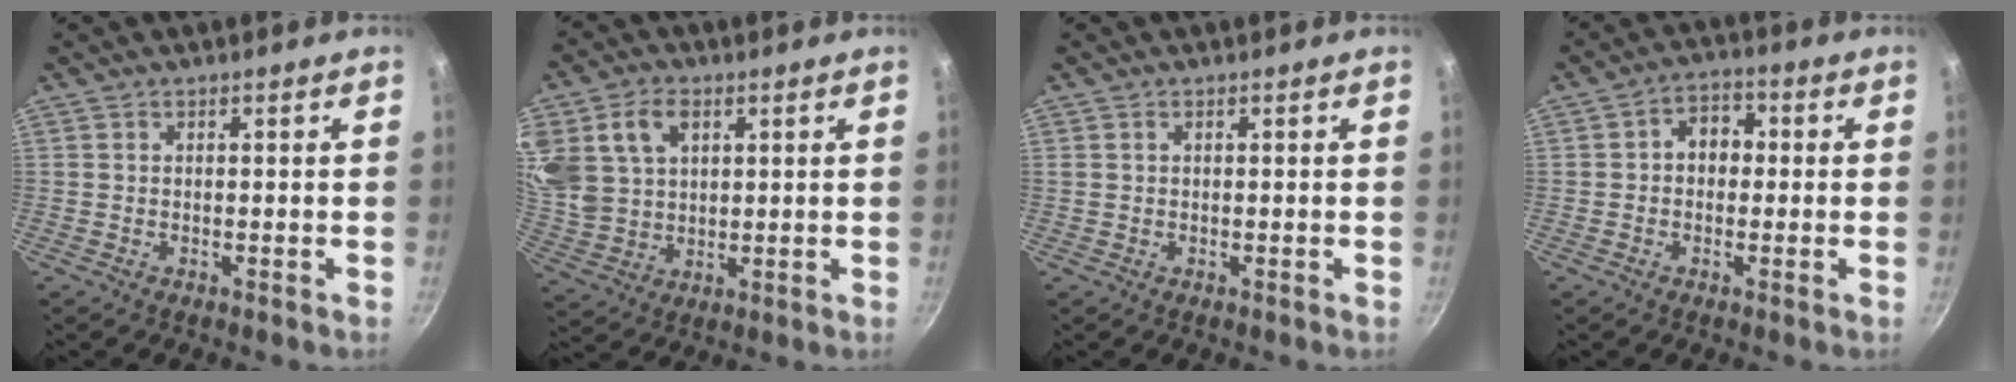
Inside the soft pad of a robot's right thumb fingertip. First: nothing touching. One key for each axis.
{"total": 15.2, "fx": 5.4, "fy": 11.1, "fz": 8.9, "tx": -0.176, "ty": -0.001, "tz": 0.114}
{"total": 0.7, "fx": 0.3, "fy": 0.5, "fz": 0.4, "tx": -0.007, "ty": 0.002, "tz": 0.005}
{"total": 5.8, "fx": 0.2, "fy": 4.5, "fz": 3.6, "tx": -0.018, "ty": 0.017, "tz": -0.007}